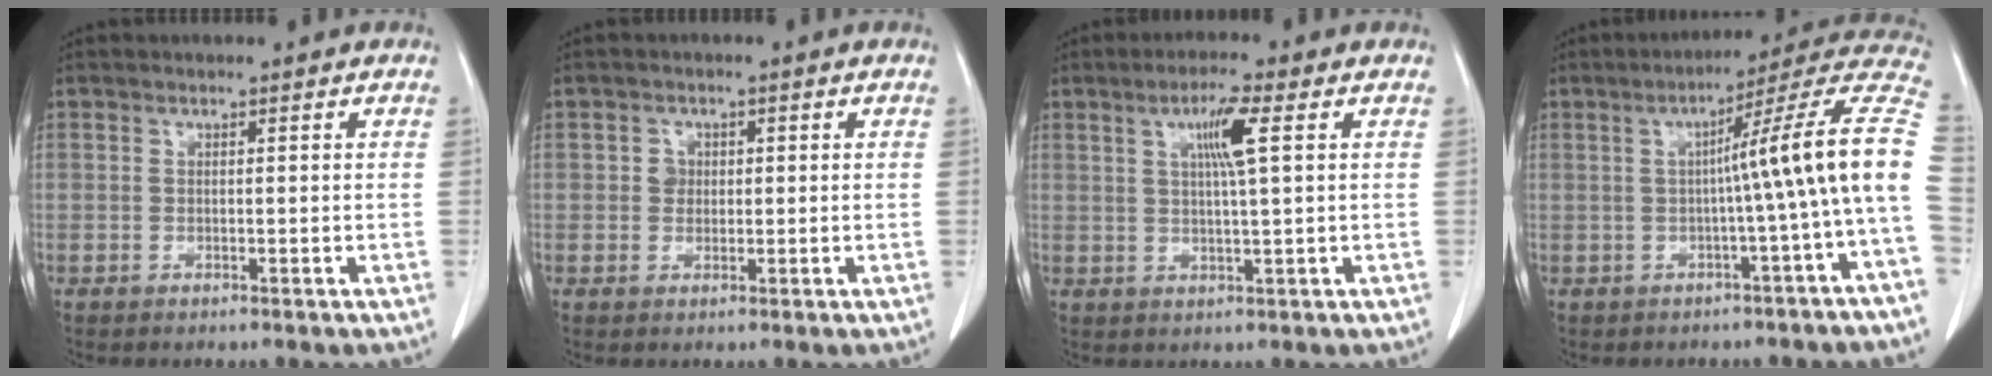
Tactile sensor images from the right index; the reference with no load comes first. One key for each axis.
{"total": 2.0, "fx": 0.3, "fy": 1.8, "fz": 0.8, "tx": -0.009, "ty": 0.004, "tz": 0.003}
{"total": 5.5, "fx": 1.9, "fy": -0.2, "fz": 5.2, "tx": -0.092, "ty": 0.001, "tz": 0.032}
{"total": 14.0, "fx": -0.9, "fy": -2.2, "fz": 13.8, "tx": -0.168, "ty": 0.032, "tz": -0.022}